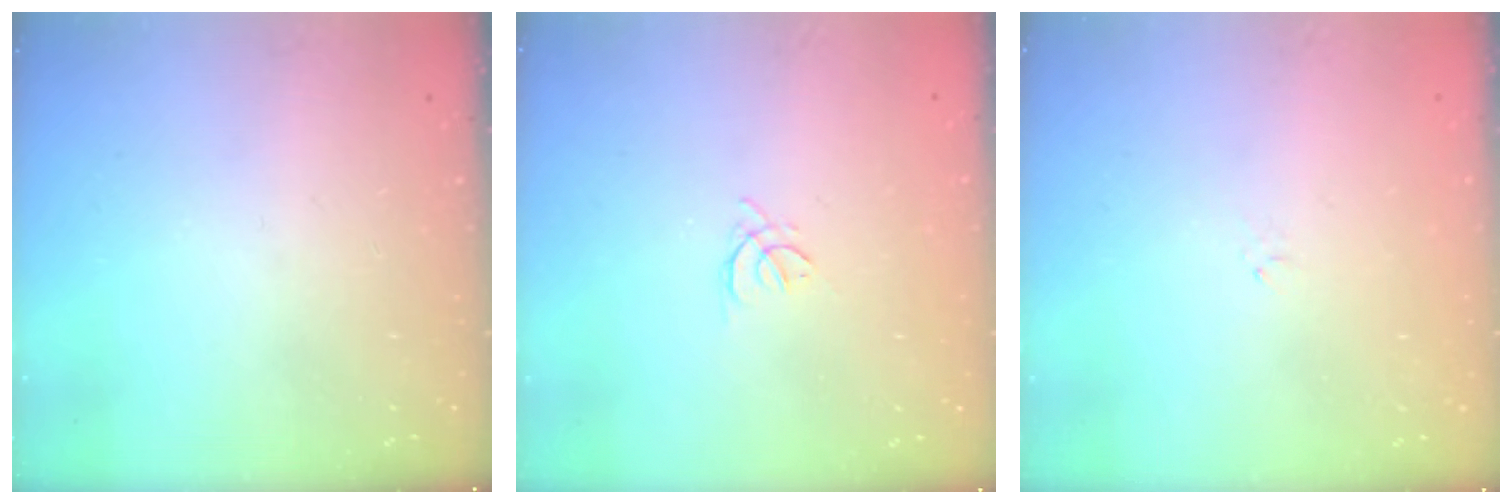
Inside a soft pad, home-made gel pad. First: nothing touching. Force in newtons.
{"total": 1.5, "press": 1.4, "slide": 0.6}
{"total": 0.7, "press": 0.5, "slide": 0.4}